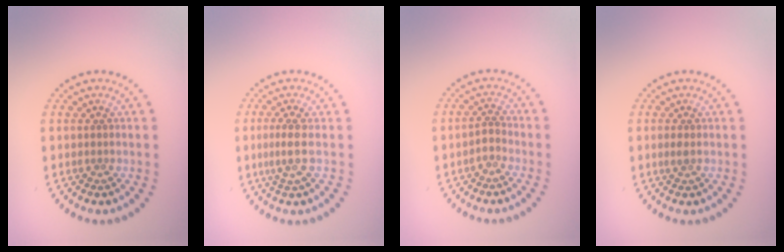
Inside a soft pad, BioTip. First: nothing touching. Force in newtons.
{"total": 2.1, "press": 1.5, "slide": 1.5}
{"total": 1.3, "press": 1.0, "slide": 0.9}
{"total": 0.9, "press": 0.8, "slide": 0.2}